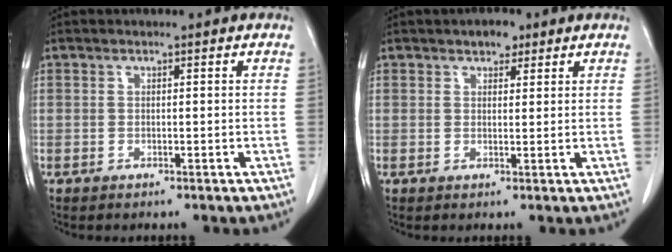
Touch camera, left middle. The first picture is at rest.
{"total": 2.4, "force": [1.6, 1.4, 1.1], "torque": [-0.018, 0.004, 0.023]}